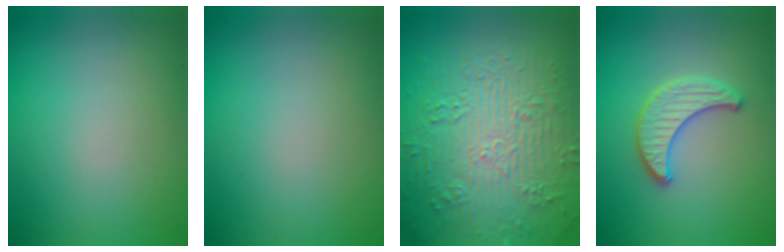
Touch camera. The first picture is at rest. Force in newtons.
{"total": 0.0}
{"total": 11.3, "press": 7.5, "slide": 8.4}
{"total": 3.2, "press": 3.1, "slide": 0.4}